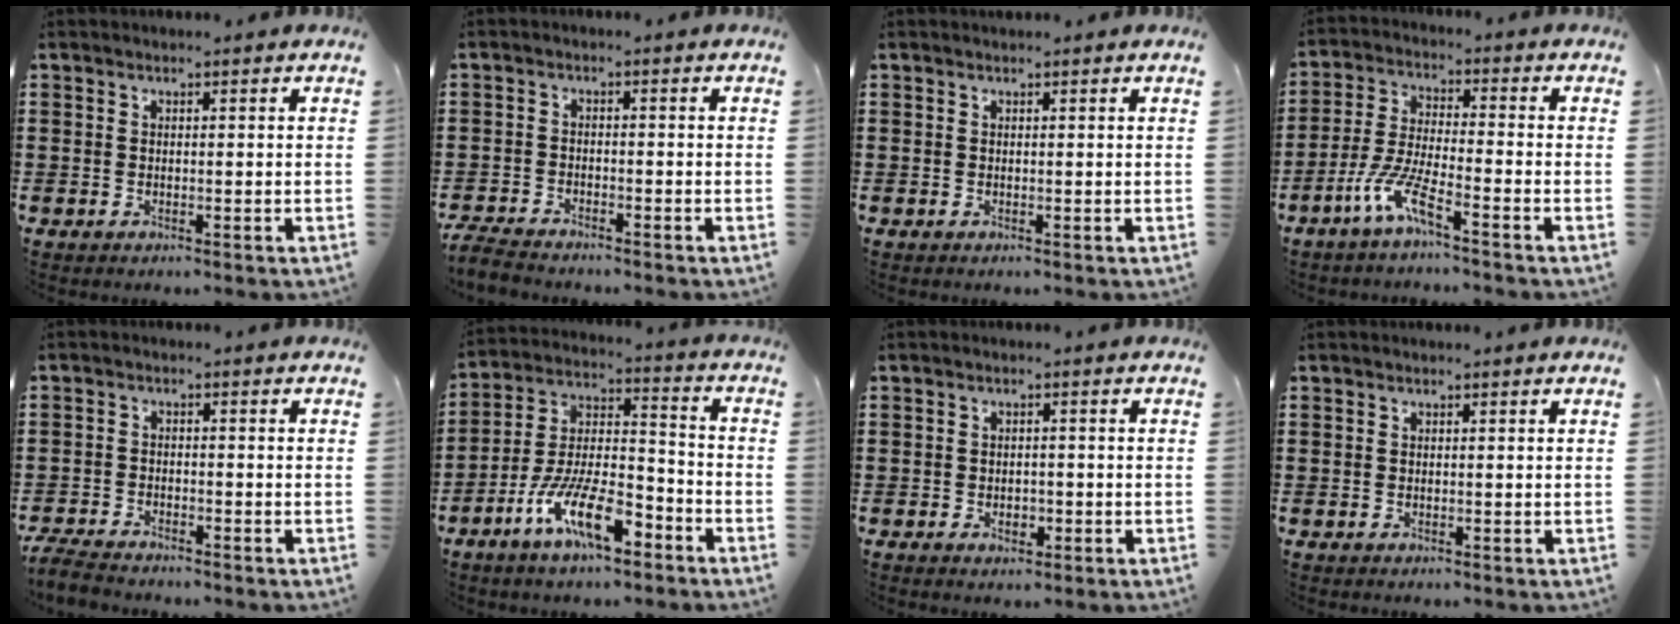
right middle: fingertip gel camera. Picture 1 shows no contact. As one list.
[{"total": 3.0, "force": [-3.0, 0.2, 0.3], "torque": [-0.021, -0.002, -0.067]}, {"total": 0.0}, {"total": 7.2, "force": [-4.8, 0.7, 5.3], "torque": [-0.126, -0.011, -0.095]}, {"total": 3.4, "force": [-3.3, 0.3, 0.6], "torque": [-0.025, -0.004, -0.072]}, {"total": 11.0, "force": [-7.3, 2.8, 7.6], "torque": [-0.168, 0.001, -0.143]}, {"total": 1.6, "force": [-0.7, 1.0, 1.1], "torque": [-0.022, 0.002, -0.013]}, {"total": 0.0}]